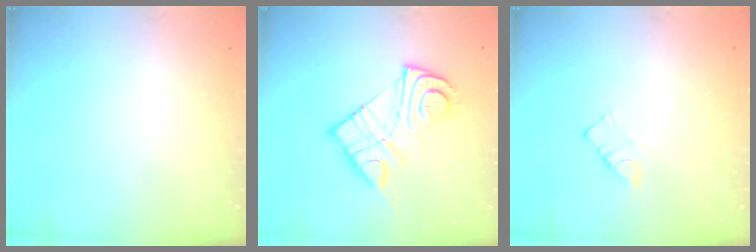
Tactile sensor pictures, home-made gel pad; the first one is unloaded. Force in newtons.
{"total": 14.7, "press": 14.7, "slide": 1.3}
{"total": 3.4, "press": 3.3, "slide": 0.6}